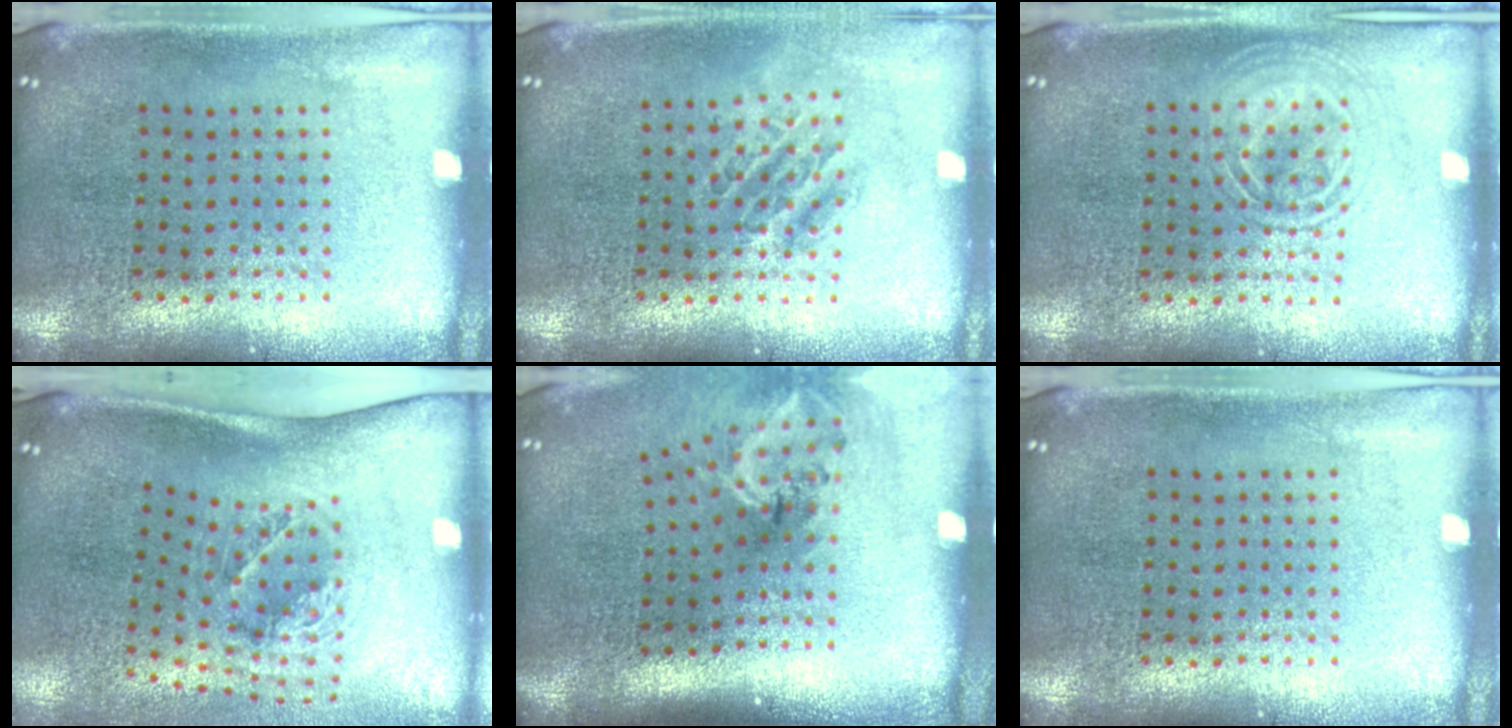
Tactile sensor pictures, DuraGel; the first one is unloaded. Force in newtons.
{"total": 1.1, "press": 0.9, "slide": 0.5}
{"total": 1.3, "press": 1.3, "slide": 0.2}
{"total": 1.8, "press": 1.2, "slide": 1.3}
{"total": 2.0, "press": 1.4, "slide": 1.5}
{"total": 0.0}